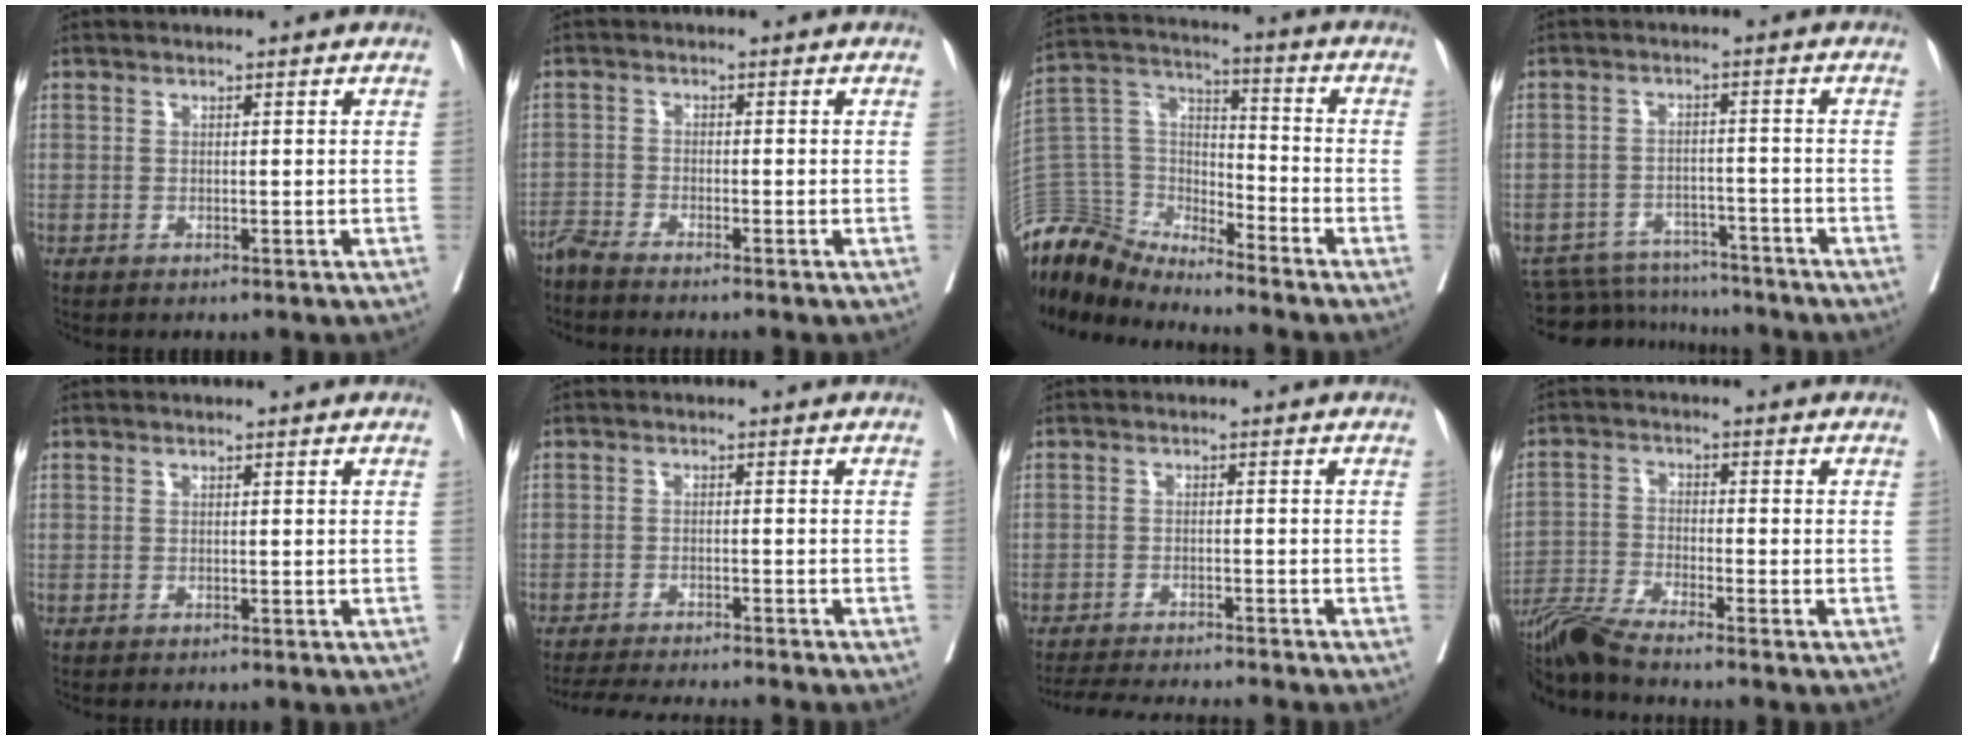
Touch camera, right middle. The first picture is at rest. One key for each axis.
{"total": 3.1, "fx": -2.9, "fy": -0.8, "fz": 0.8, "tx": -0.012, "ty": -0.007, "tz": -0.057}
{"total": 11.6, "fx": -11.5, "fy": 1.5, "fz": 0.8, "tx": -0.019, "ty": 0.050, "tz": -0.228}
{"total": 10.0, "fx": -9.7, "fy": 2.5, "fz": 0.9, "tx": -0.017, "ty": 0.004, "tz": -0.141}
{"total": 0.0}
{"total": 10.3, "fx": -9.6, "fy": -0.5, "fz": 3.8, "tx": -0.046, "ty": -0.015, "tz": -0.143}
{"total": 9.5, "fx": -9.0, "fy": -0.4, "fz": 3.1, "tx": -0.039, "ty": -0.011, "tz": -0.136}
{"total": 8.0, "fx": -7.0, "fy": -1.0, "fz": 3.7, "tx": -0.069, "ty": -0.028, "tz": -0.137}